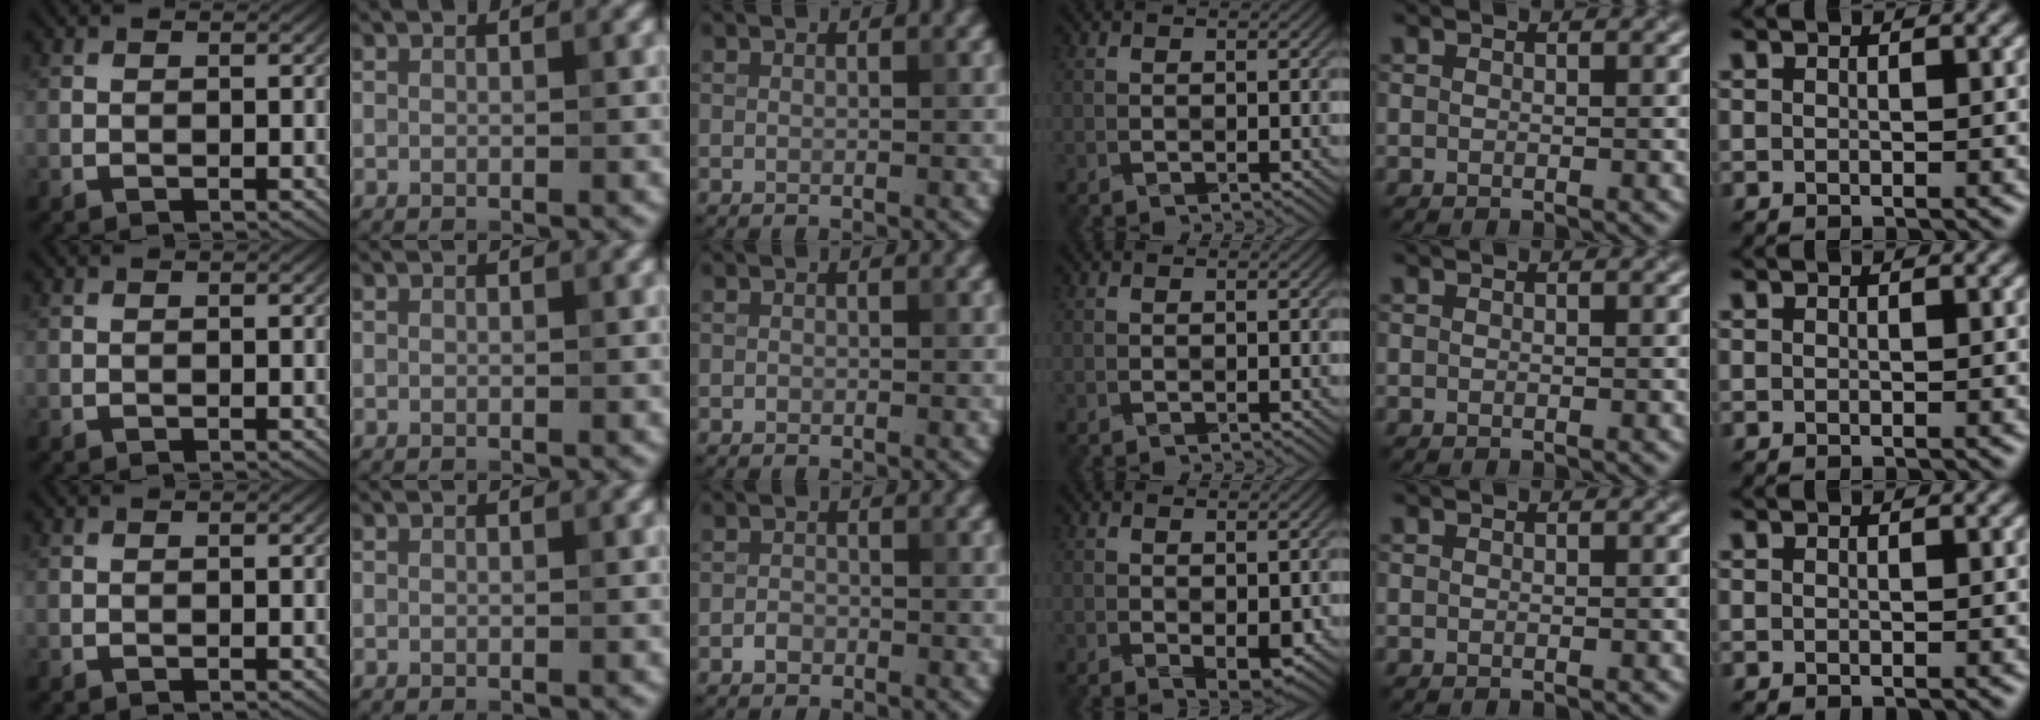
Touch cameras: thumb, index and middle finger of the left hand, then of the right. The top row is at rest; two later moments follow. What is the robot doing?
{"motion": "fold", "object": "plastic wrap"}